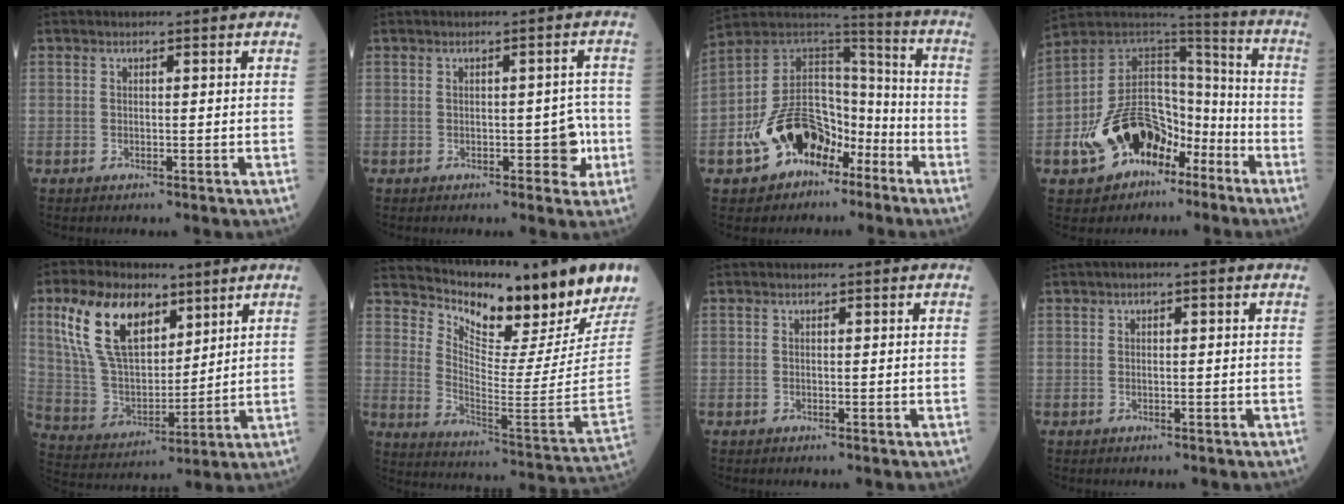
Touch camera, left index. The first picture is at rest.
{"total": 3.4, "force": [-1.0, 1.7, 2.8], "torque": [-0.029, 0.012, -0.005]}
{"total": 15.5, "force": [-7.9, 9.9, 9.0], "torque": [-0.184, 0.033, -0.133]}
{"total": 17.5, "force": [-8.5, 10.8, 10.9], "torque": [-0.213, 0.031, -0.141]}
{"total": 15.0, "force": [8.0, 8.1, 9.8], "torque": [-0.213, 0.030, 0.160]}
{"total": 21.4, "force": [19.0, 1.4, 9.8], "torque": [-0.179, -0.103, 0.273]}
{"total": 0.0}
{"total": 1.3, "force": [0.0, 0.2, 1.3], "torque": [-0.021, 0.009, 0.004]}